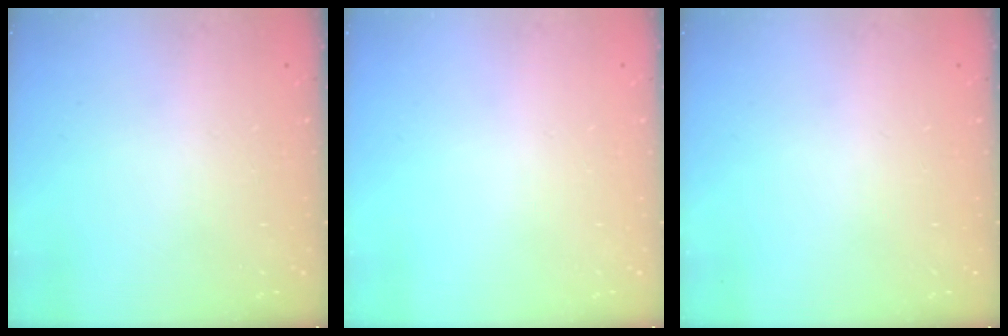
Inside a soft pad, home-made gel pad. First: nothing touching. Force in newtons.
{"total": 0.0}
{"total": 0.0}